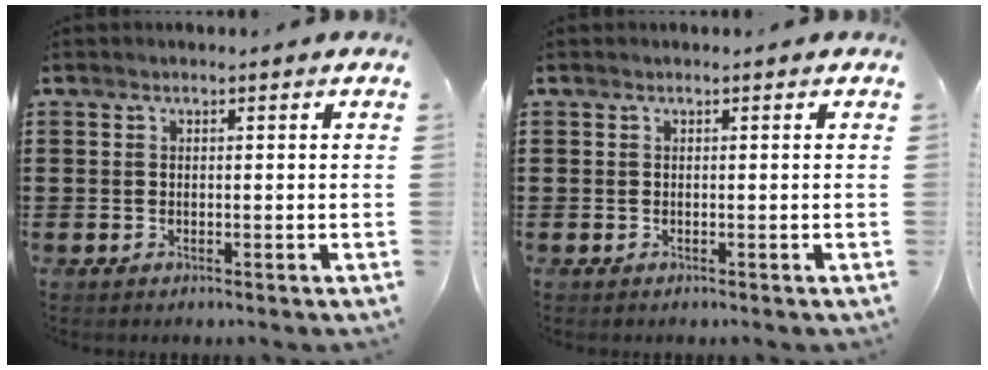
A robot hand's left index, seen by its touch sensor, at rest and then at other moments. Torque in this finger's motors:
{"motor_torque": [0.00, 0.00, 0.00, 0.00]}